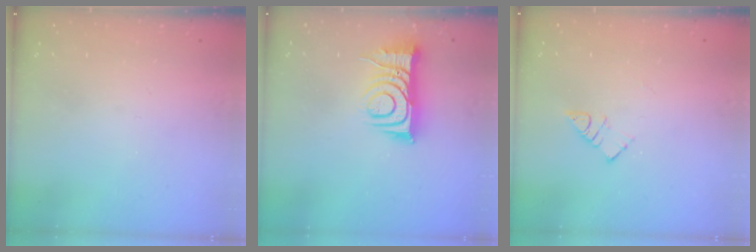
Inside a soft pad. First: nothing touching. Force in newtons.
{"total": 10.4, "press": 10.4, "slide": 1.0}
{"total": 5.7, "press": 5.6, "slide": 0.6}